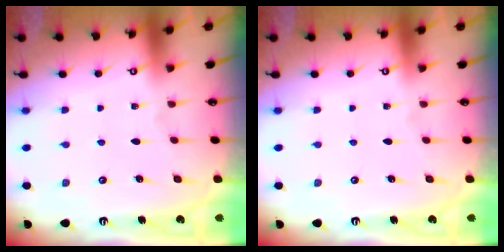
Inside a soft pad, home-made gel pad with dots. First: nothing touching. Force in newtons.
{"total": 0.0}